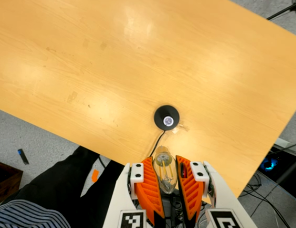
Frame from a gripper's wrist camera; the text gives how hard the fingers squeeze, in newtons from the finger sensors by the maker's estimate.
{"total": 20.3, "left": 25.4, "right": 15.3}